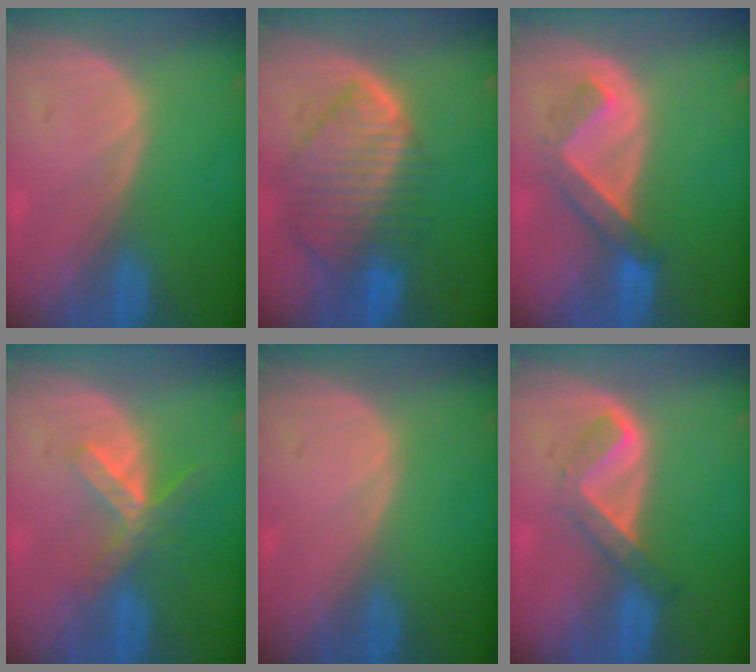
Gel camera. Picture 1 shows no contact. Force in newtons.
{"total": 10.0, "press": 8.7, "slide": 5.0}
{"total": 5.1, "press": 4.8, "slide": 1.6}
{"total": 5.2, "press": 5.0, "slide": 1.7}
{"total": 0.0}
{"total": 5.3, "press": 4.6, "slide": 2.7}